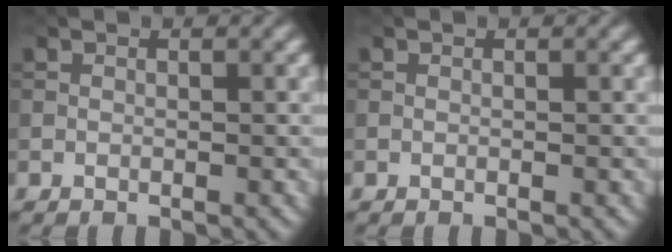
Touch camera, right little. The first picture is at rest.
{"total": 0.0}